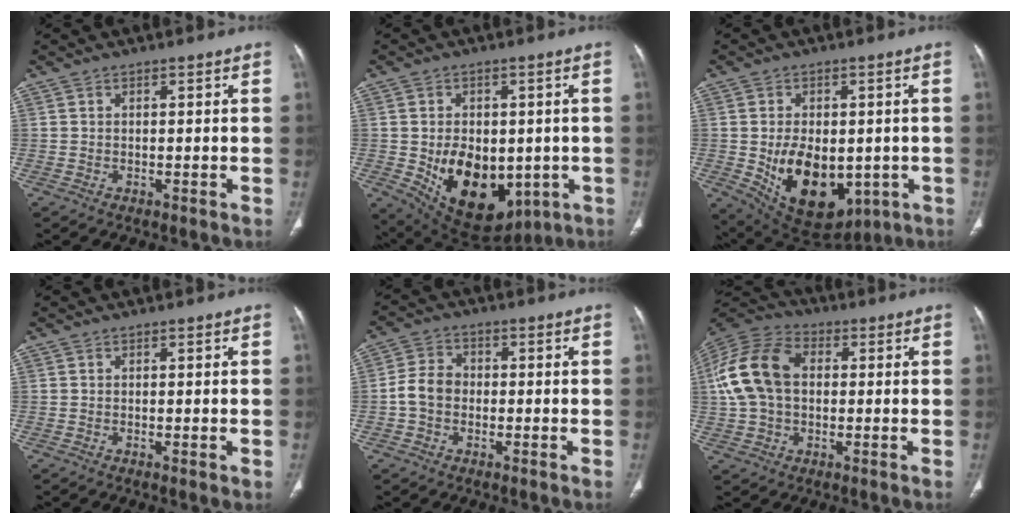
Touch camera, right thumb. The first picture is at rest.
{"total": 17.8, "force": [-2.7, 11.9, 12.9], "torque": [-0.166, -0.011, -0.005]}
{"total": 16.7, "force": [-2.8, 10.8, 12.4], "torque": [-0.169, -0.009, -0.010]}
{"total": 1.0, "force": [-0.1, 0.1, 1.0], "torque": [-0.021, -0.006, -0.002]}
{"total": 5.7, "force": [-0.9, 4.6, 3.3], "torque": [-0.054, 0.019, -0.025]}
{"total": 15.8, "force": [1.7, 11.0, 11.3], "torque": [-0.224, 0.032, 0.024]}